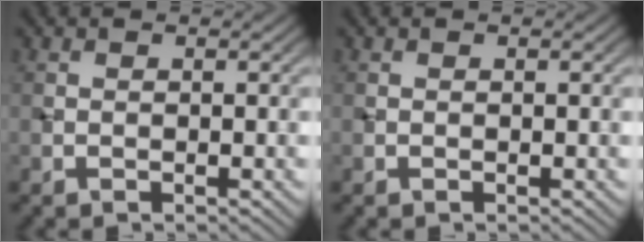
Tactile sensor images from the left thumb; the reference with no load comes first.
{"total": 0.0}